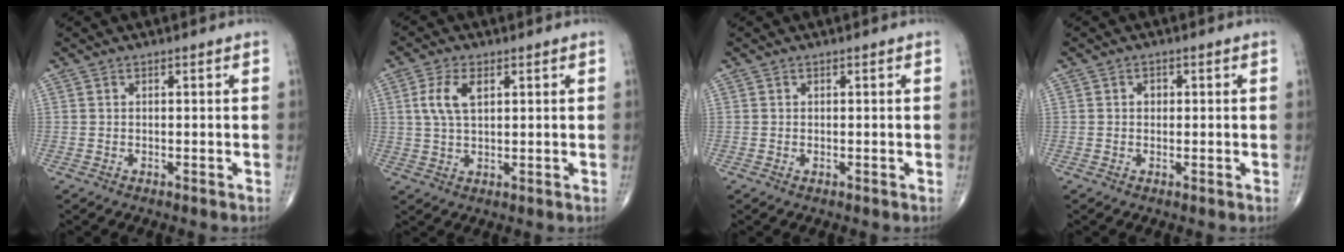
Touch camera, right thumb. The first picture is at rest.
{"total": 5.8, "force": [1.8, 3.0, 4.7], "torque": [-0.101, 0.002, 0.036]}
{"total": 0.0}
{"total": 1.3, "force": [0.1, 1.1, 0.7], "torque": [-0.003, 0.003, 0.000]}